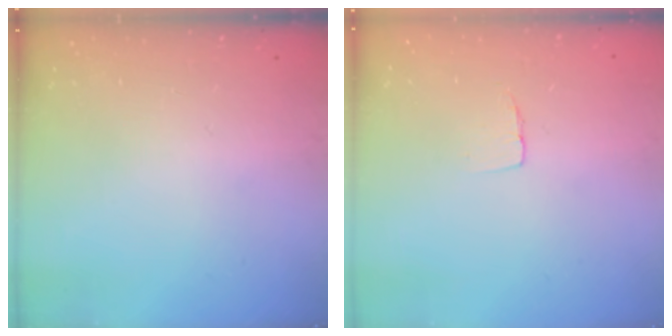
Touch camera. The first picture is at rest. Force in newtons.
{"total": 3.9, "press": 3.9, "slide": 0.3}